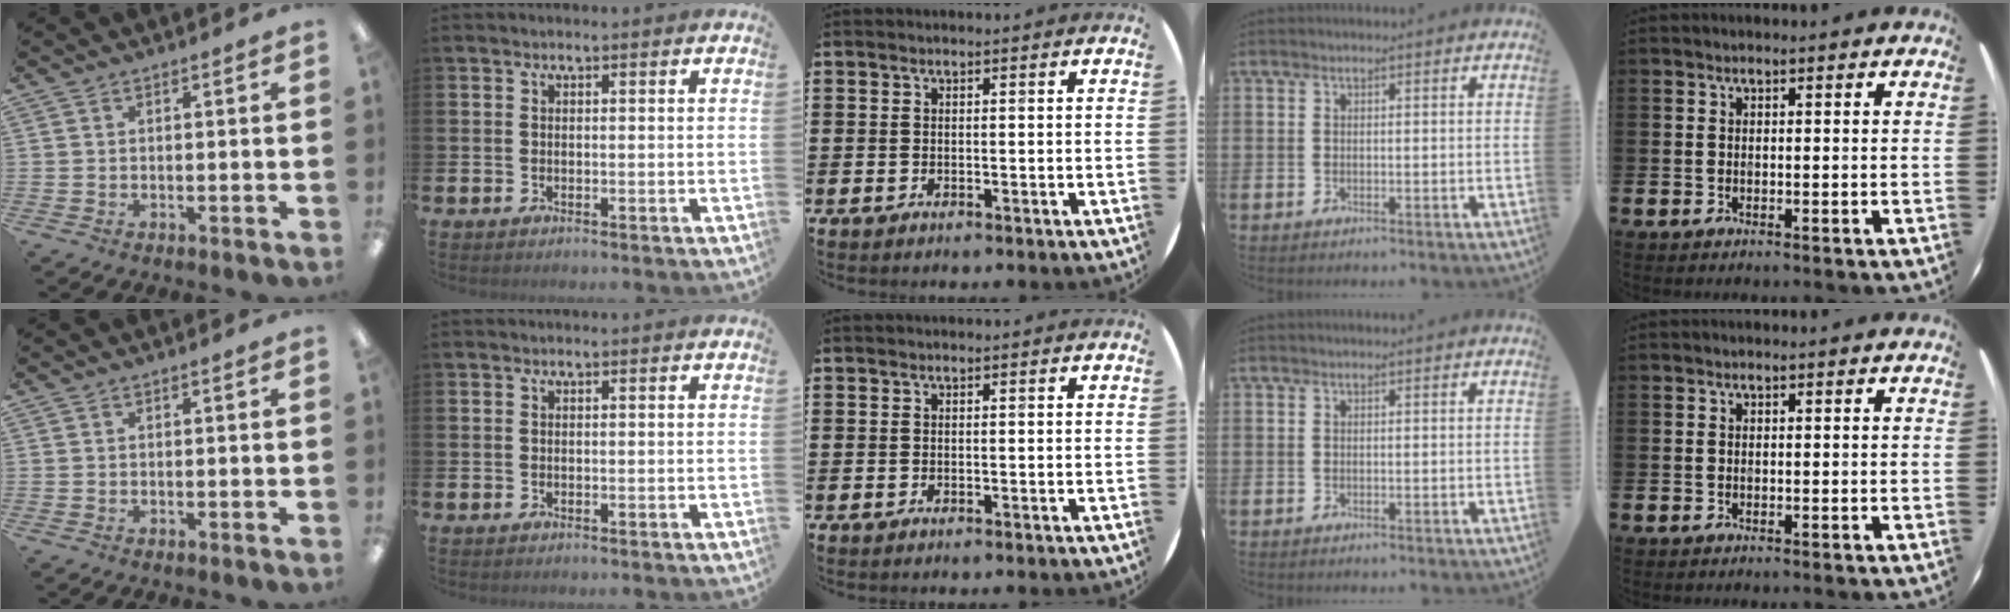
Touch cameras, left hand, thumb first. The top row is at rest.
{}